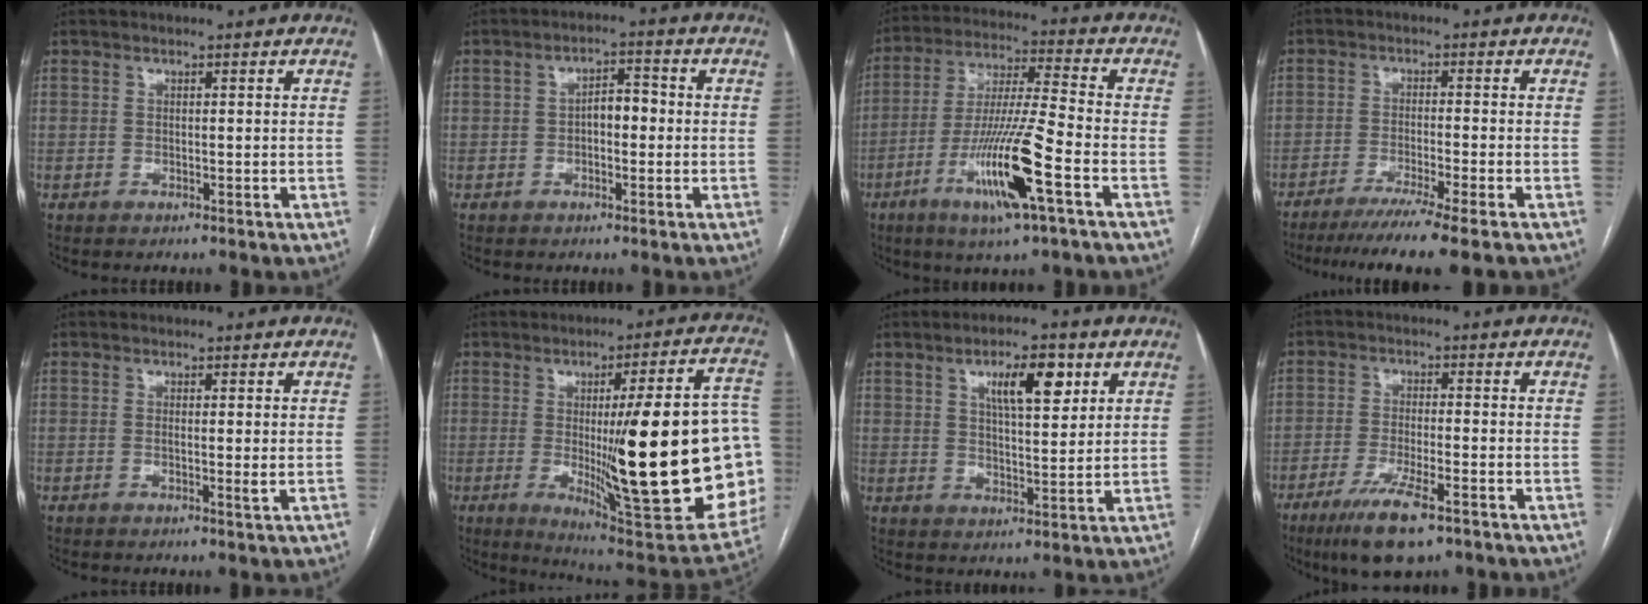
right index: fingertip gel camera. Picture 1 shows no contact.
{"total": 3.9, "force": [-0.4, 1.9, 3.4], "torque": [-0.051, 0.016, -0.009]}
{"total": 14.7, "force": [-6.2, 0.0, 13.3], "torque": [-0.265, -0.018, -0.115]}
{"total": 9.2, "force": [-7.2, -1.5, 5.6], "torque": [-0.070, -0.027, -0.112]}
{"total": 1.5, "force": [-0.1, -0.1, 1.5], "torque": [-0.025, -0.003, -0.003]}
{"total": 30.6, "force": [-2.5, 3.5, 30.2], "torque": [-0.336, -0.010, -0.033]}
{"total": 8.3, "force": [3.8, 2.5, 6.9], "torque": [-0.112, 0.007, 0.064]}
{"total": 9.1, "force": [-5.7, 1.6, 6.9], "torque": [-0.131, -0.020, -0.096]}